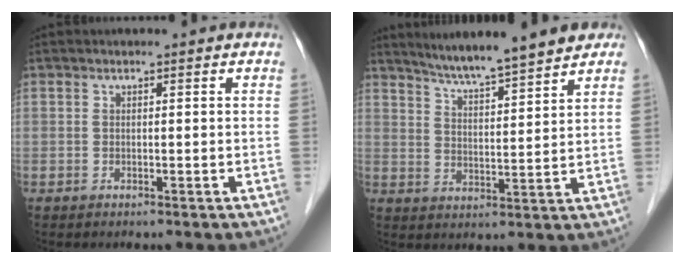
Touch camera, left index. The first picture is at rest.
{"total": 11.8, "force": [10.3, 0.7, 5.8], "torque": [-0.088, 0.016, 0.153]}